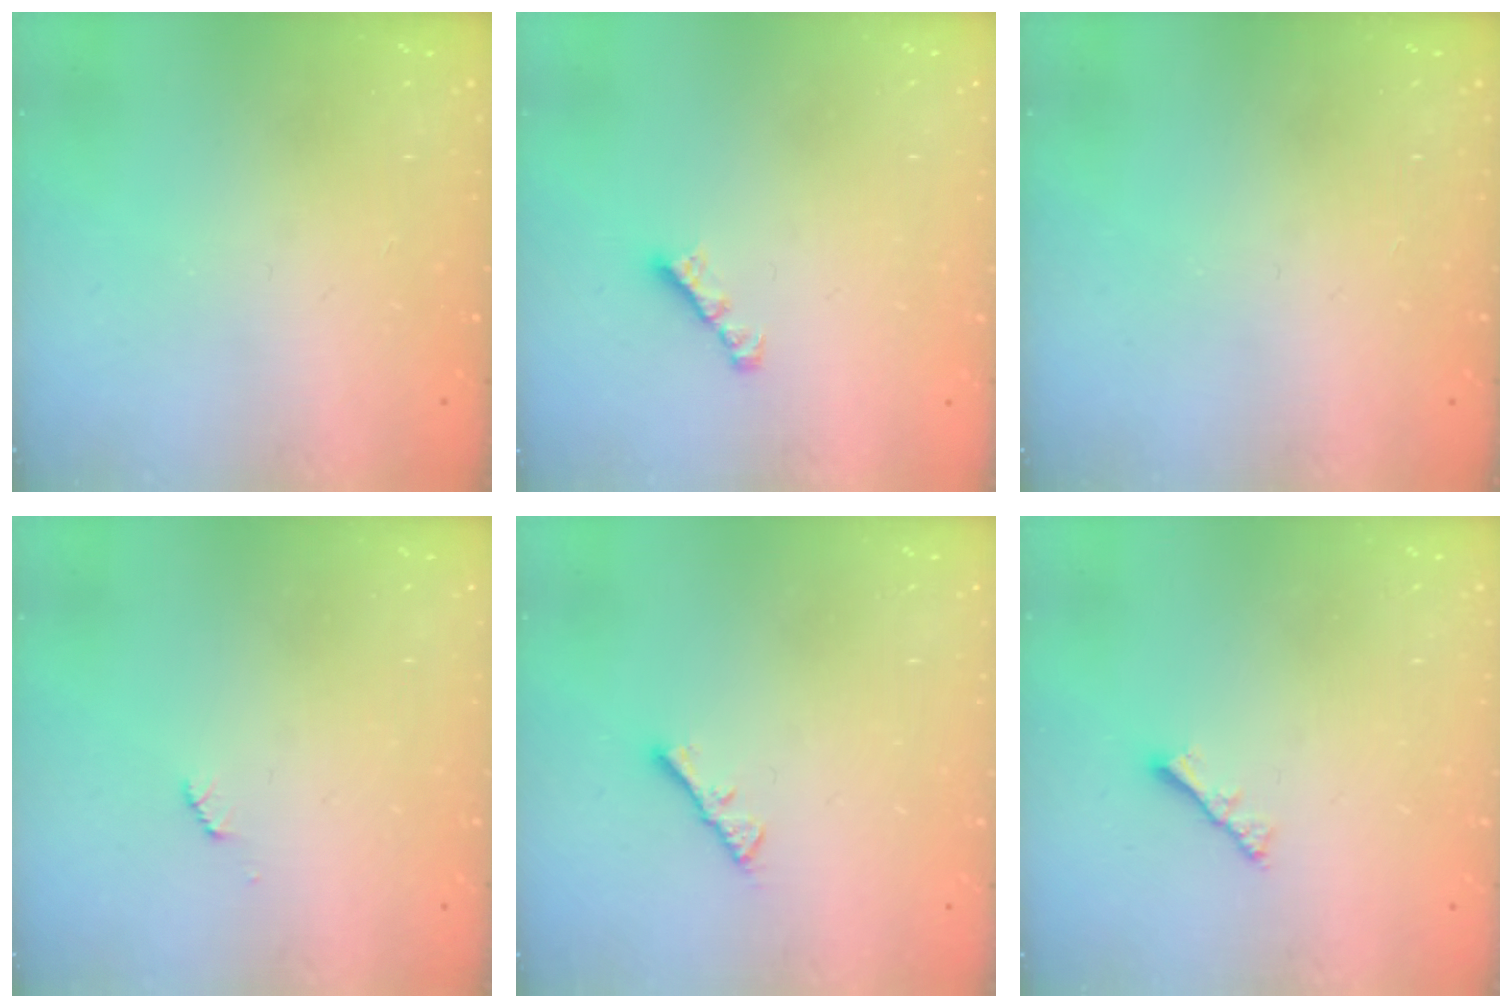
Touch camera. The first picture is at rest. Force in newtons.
{"total": 1.7, "press": 1.6, "slide": 0.5}
{"total": 0.0}
{"total": 2.5, "press": 2.5, "slide": 0.4}
{"total": 2.3, "press": 2.2, "slide": 0.4}
{"total": 2.5, "press": 2.4, "slide": 0.5}